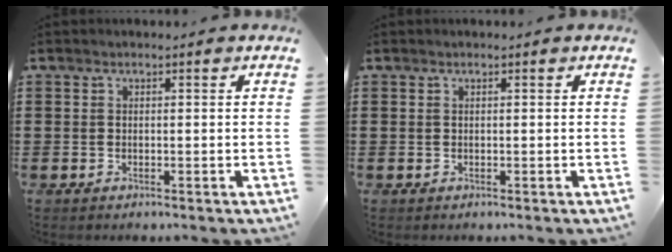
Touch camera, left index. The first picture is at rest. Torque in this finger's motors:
{"motor_torque": [-0.02, 0.02, 0.00, 0.00]}